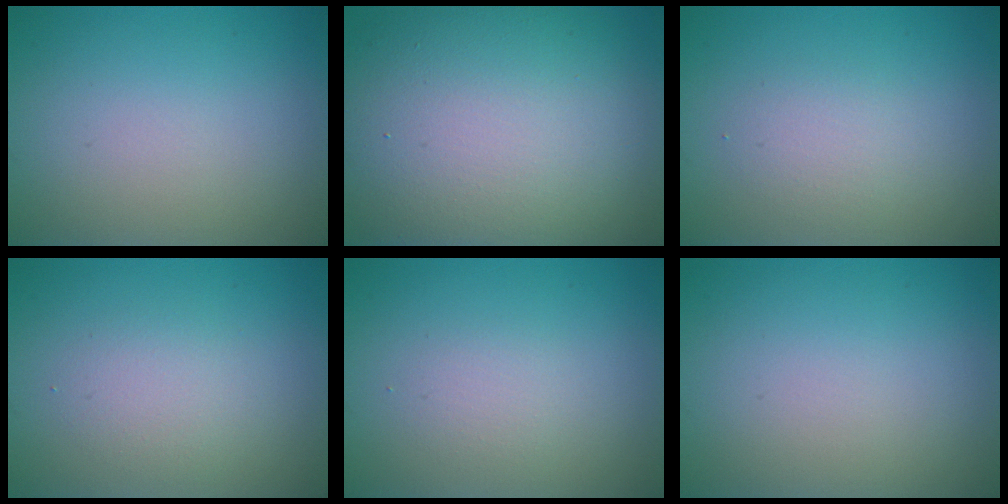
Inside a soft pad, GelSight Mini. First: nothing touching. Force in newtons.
{"total": 15.1, "press": 15.1, "slide": 1.0}
{"total": 1.9, "press": 1.9, "slide": 0.2}
{"total": 2.1, "press": 2.1, "slide": 0.2}
{"total": 1.4, "press": 1.4, "slide": 0.1}
{"total": 0.0}